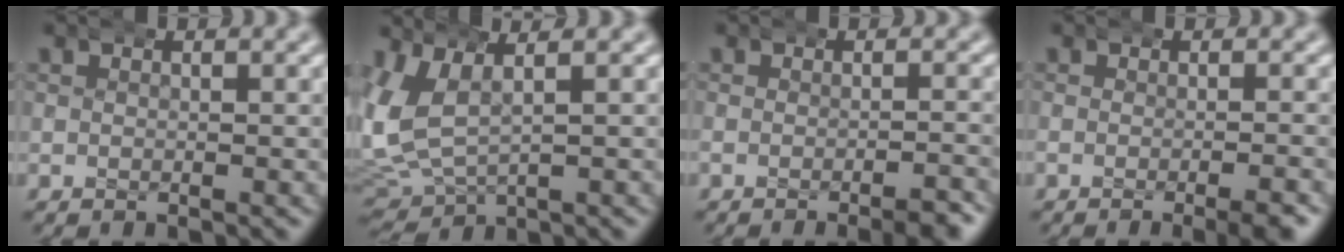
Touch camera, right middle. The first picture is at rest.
{"total": 8.2, "force": [0.2, 7.1, 4.0], "torque": [-0.127, -0.021, 0.014]}
{"total": 2.2, "force": [-1.7, 0.0, 1.4], "torque": [-0.009, 0.006, -0.035]}
{"total": 2.0, "force": [-1.2, -0.1, 1.5], "torque": [-0.013, 0.005, -0.026]}